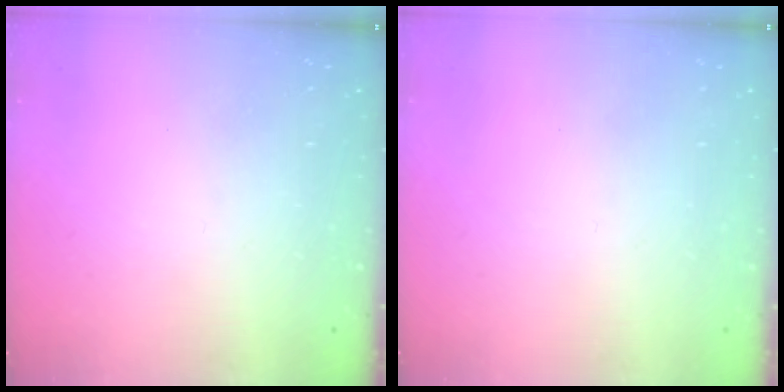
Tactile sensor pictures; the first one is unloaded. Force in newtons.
{"total": 1.6, "press": 1.5, "slide": 0.1}